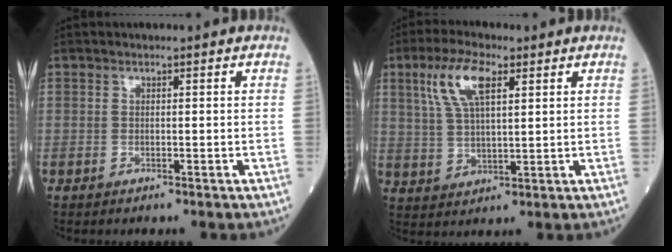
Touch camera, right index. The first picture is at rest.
{"total": 8.5, "force": [4.0, 2.6, 7.0], "torque": [-0.151, 0.014, 0.080]}